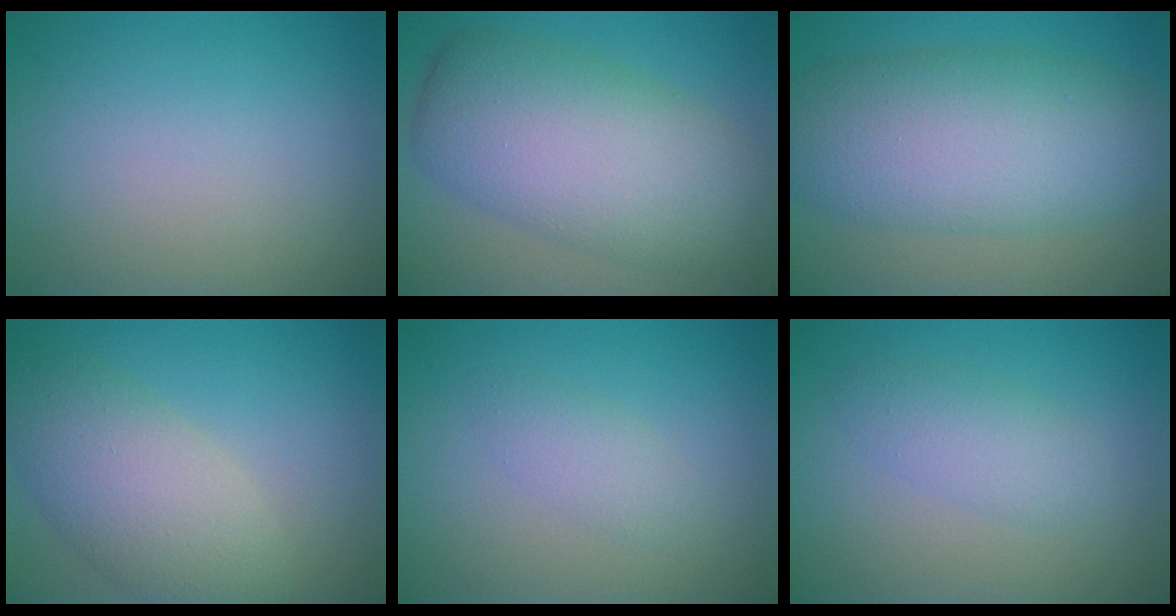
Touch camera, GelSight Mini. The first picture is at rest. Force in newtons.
{"total": 10.0, "press": 10.0, "slide": 0.5}
{"total": 9.6, "press": 9.6, "slide": 0.3}
{"total": 6.4, "press": 6.4, "slide": 0.6}
{"total": 1.7, "press": 1.7, "slide": 0.1}
{"total": 2.6, "press": 2.6, "slide": 0.1}